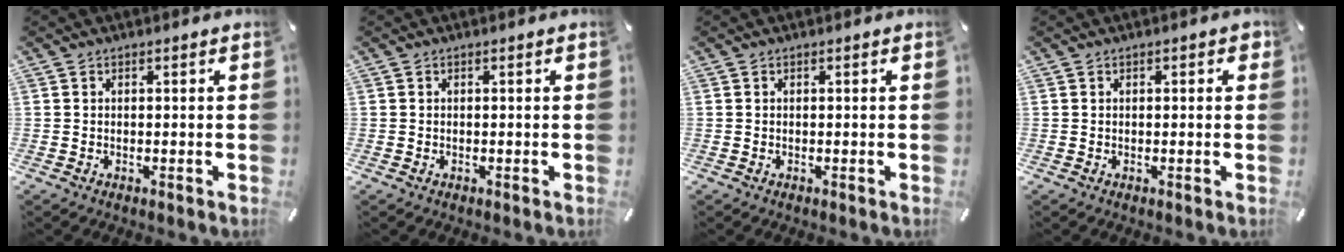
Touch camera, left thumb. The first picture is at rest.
{"total": 0.0}
{"total": 0.0}
{"total": 1.1, "force": [0.2, 0.7, 0.8], "torque": [-0.008, 0.002, 0.000]}